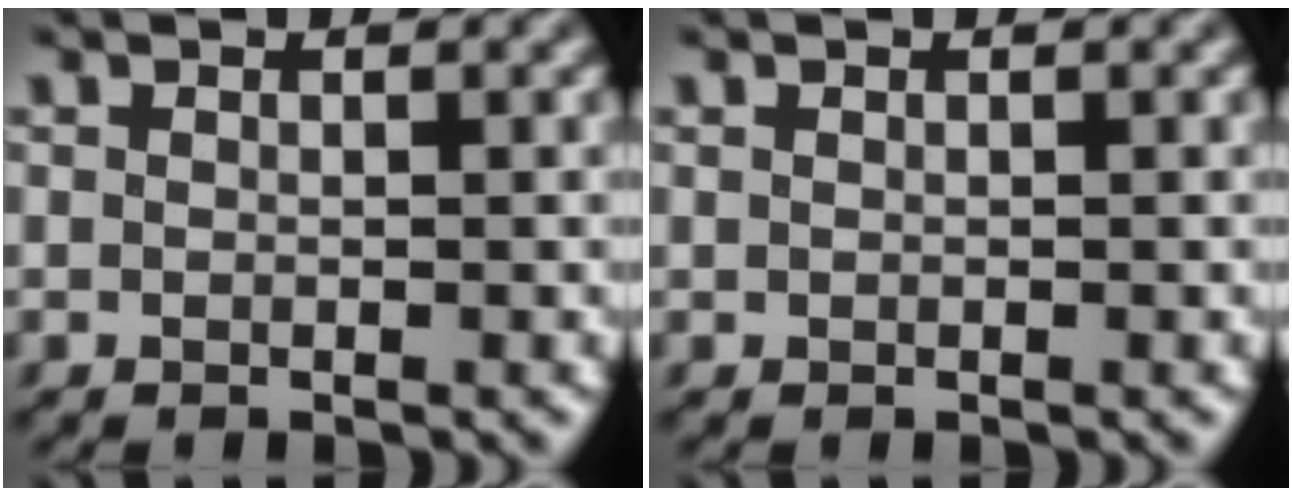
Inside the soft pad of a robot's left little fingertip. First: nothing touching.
{"total": 0.0}